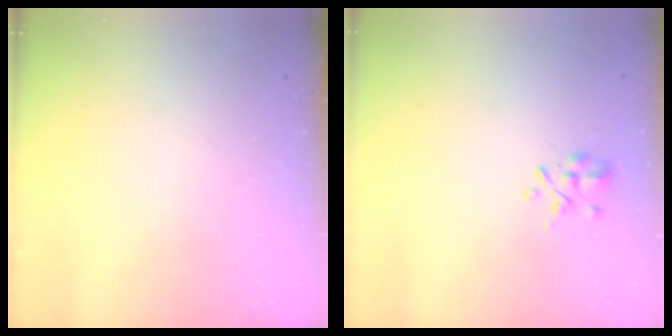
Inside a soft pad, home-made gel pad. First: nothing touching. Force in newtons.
{"total": 3.2, "press": 3.0, "slide": 1.2}